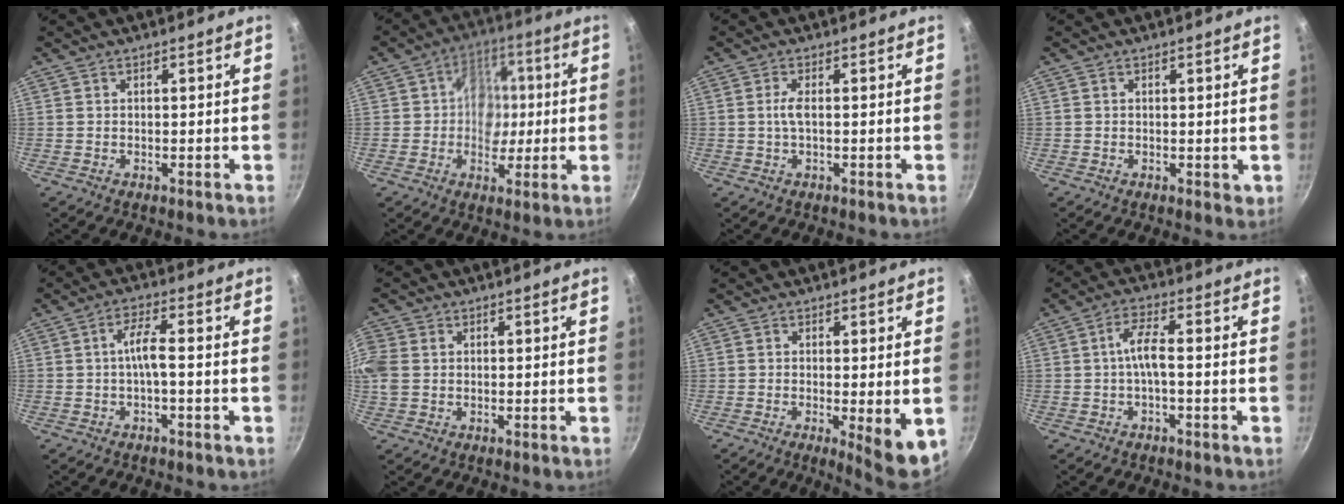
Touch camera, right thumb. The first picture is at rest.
{"total": 9.5, "force": [0.4, 7.9, 5.1], "torque": [-0.023, 0.003, -0.004]}
{"total": 2.2, "force": [-0.1, 0.5, 2.2], "torque": [-0.055, 0.003, -0.003]}
{"total": 1.4, "force": [0.2, 1.0, 1.0], "torque": [-0.007, 0.001, 0.003]}
{"total": 4.1, "force": [-1.0, 0.7, 3.9], "torque": [-0.084, 0.020, -0.022]}
{"total": 6.6, "force": [0.7, 5.2, 4.0], "torque": [-0.090, 0.008, 0.010]}
{"total": 7.2, "force": [-1.3, 1.7, 6.9], "torque": [-0.091, -0.014, -0.012]}
{"total": 4.6, "force": [-1.0, 0.9, 4.4], "torque": [-0.096, 0.021, -0.024]}